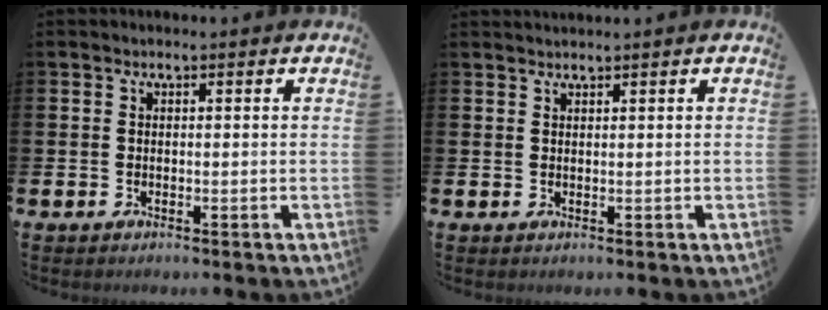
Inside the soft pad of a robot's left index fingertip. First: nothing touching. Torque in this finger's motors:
{"motor_torque": [-0.06, -0.84, 0.08, 0.00]}